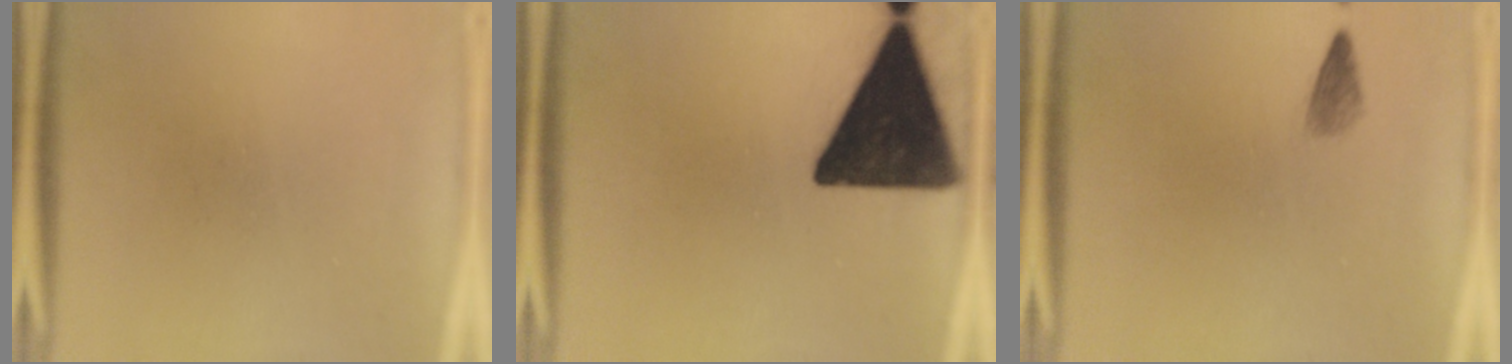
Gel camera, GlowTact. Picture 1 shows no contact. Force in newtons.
{"total": 17.7}
{"total": 1.5}